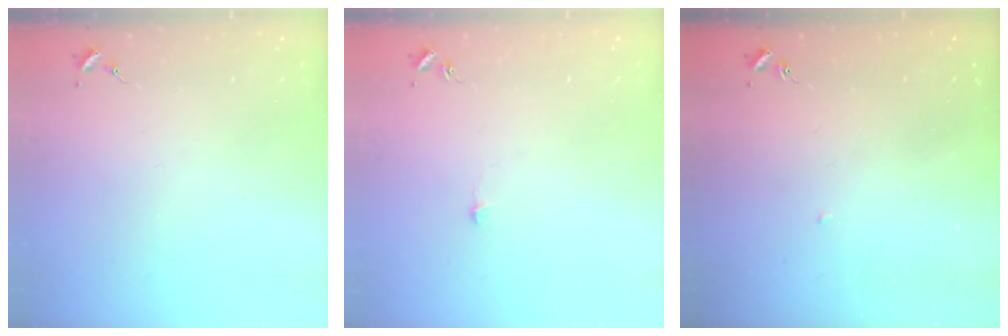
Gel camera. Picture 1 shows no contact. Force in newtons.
{"total": 3.2, "press": 3.1, "slide": 0.3}
{"total": 1.4, "press": 1.3, "slide": 0.1}